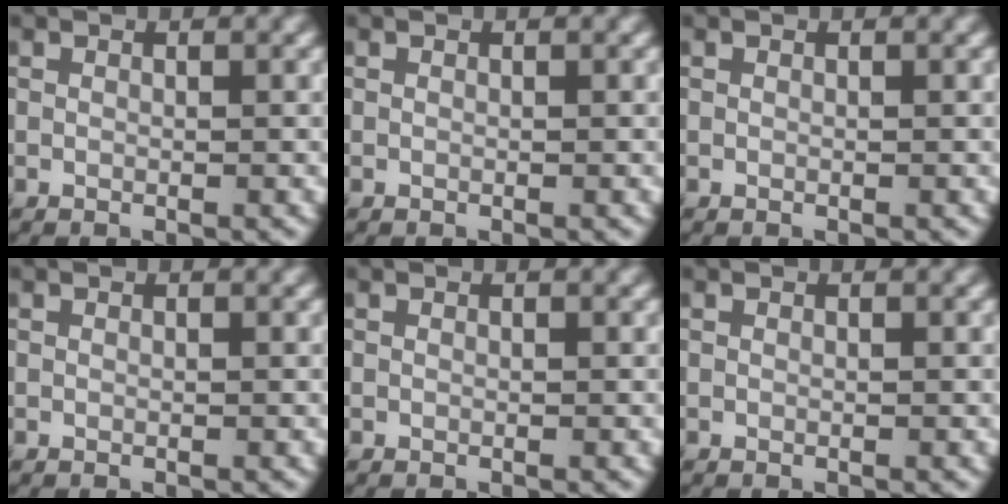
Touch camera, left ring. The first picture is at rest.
{"total": 0.0}
{"total": 0.0}
{"total": 0.0}
{"total": 0.0}
{"total": 0.0}